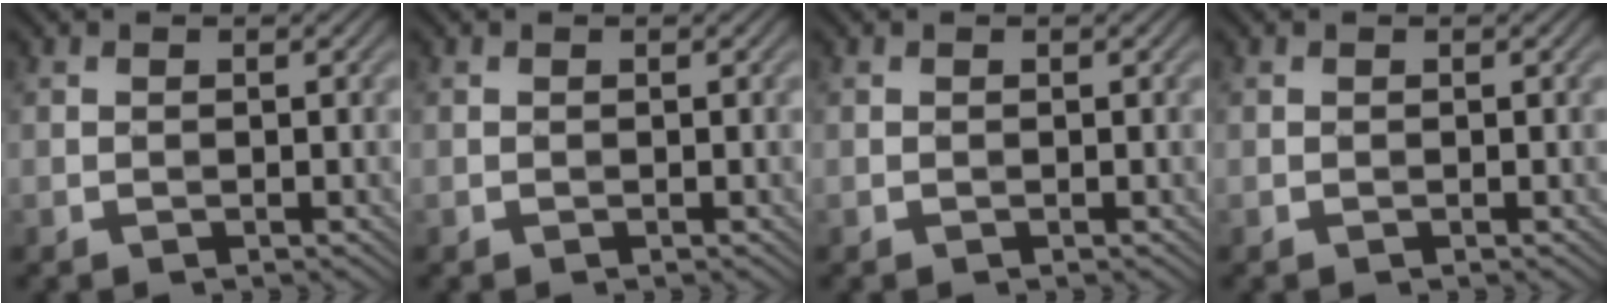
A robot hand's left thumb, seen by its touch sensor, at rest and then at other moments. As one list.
[{"total": 0.0}, {"total": 0.0}, {"total": 0.0}]